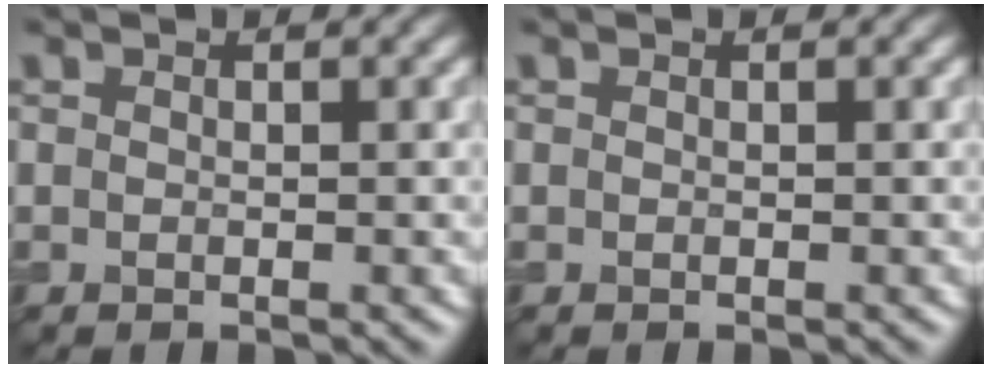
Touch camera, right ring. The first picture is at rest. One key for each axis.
{"total": 0.0}